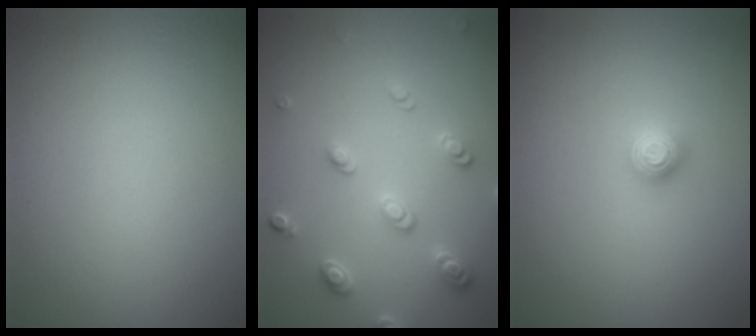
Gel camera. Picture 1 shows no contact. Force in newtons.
{"total": 3.0, "press": 2.9, "slide": 0.6}
{"total": 1.2, "press": 1.1, "slide": 0.3}